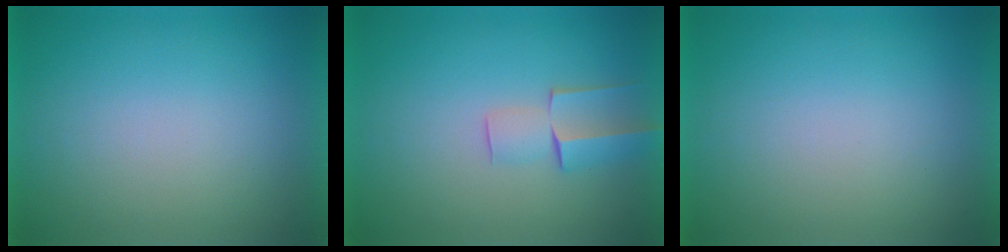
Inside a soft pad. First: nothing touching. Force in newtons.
{"total": 2.6}
{"total": 1.3}